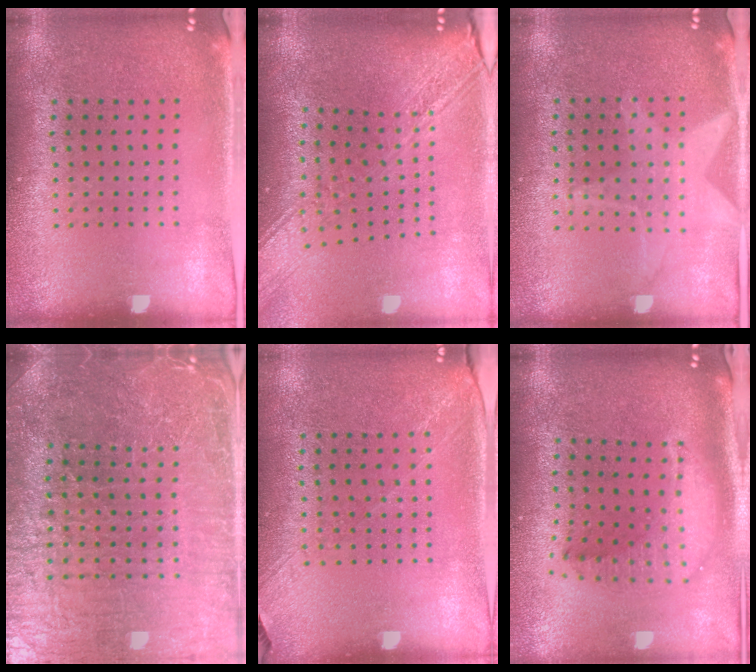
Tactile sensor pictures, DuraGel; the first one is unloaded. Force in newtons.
{"total": 2.9, "press": 2.2, "slide": 1.9}
{"total": 0.5, "press": 0.5, "slide": 0.0}
{"total": 4.5, "press": 4.4, "slide": 1.1}
{"total": 1.2, "press": 1.0, "slide": 0.7}
{"total": 2.1, "press": 1.6, "slide": 1.3}